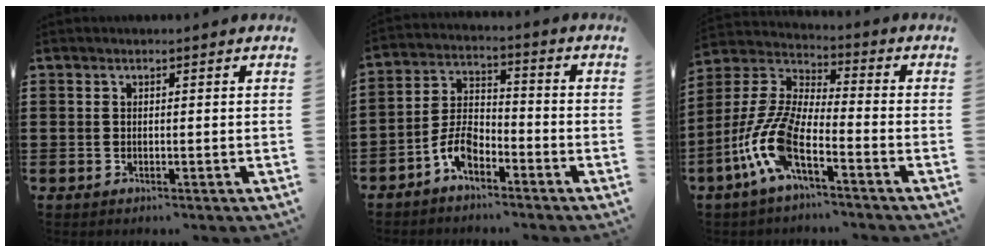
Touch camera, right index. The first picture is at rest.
{"total": 5.8, "force": [-3.7, 2.7, 3.5], "torque": [-0.091, 0.005, -0.076]}
{"total": 10.5, "force": [-5.8, 2.5, 8.4], "torque": [-0.226, -0.029, -0.123]}